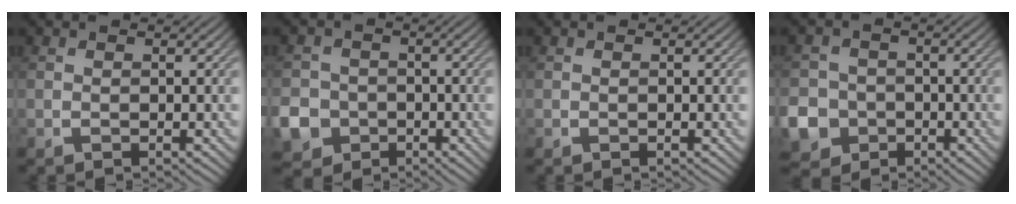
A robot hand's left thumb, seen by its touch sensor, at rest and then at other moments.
{"total": 8.2, "force": [-3.3, 7.2, 2.2], "torque": [-0.075, -0.034, -0.082]}
{"total": 0.0}
{"total": 10.0, "force": [-4.1, 8.8, 2.6], "torque": [-0.090, -0.045, -0.092]}